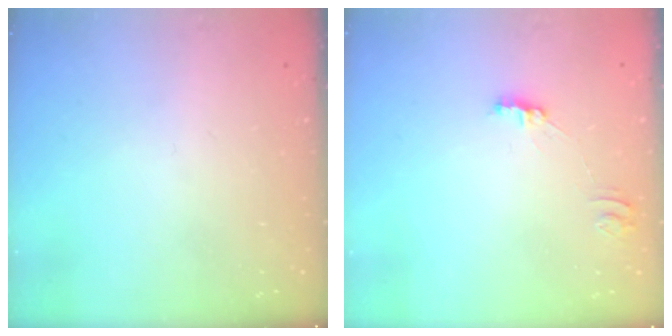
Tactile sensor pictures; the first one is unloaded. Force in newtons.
{"total": 3.4, "press": 3.4, "slide": 0.3}